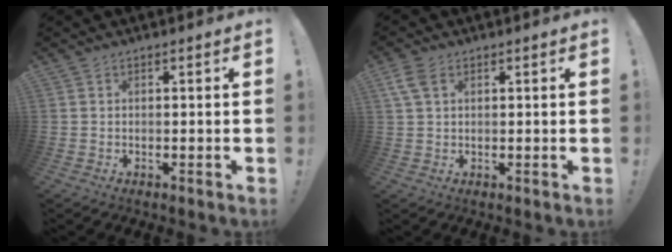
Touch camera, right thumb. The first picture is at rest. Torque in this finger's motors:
{"motor_torque": [0.12, 0.11, 0.14, 0.06, 0.00]}